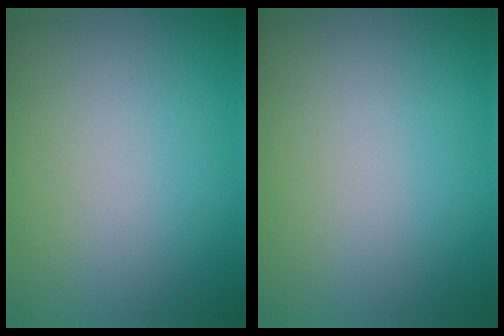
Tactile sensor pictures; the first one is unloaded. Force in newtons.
{"total": 0.0}